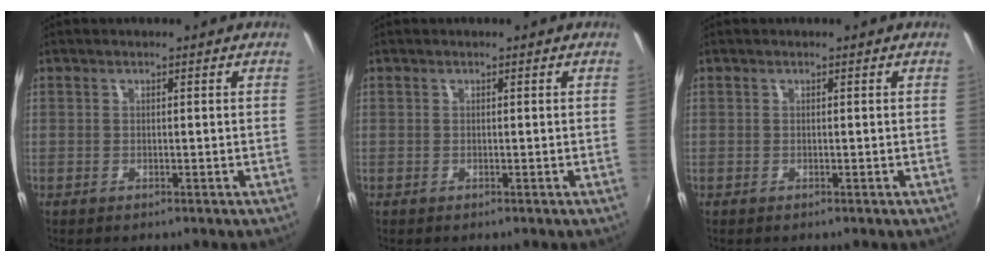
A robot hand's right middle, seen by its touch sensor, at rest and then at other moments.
{"total": 0.0}
{"total": 0.0}